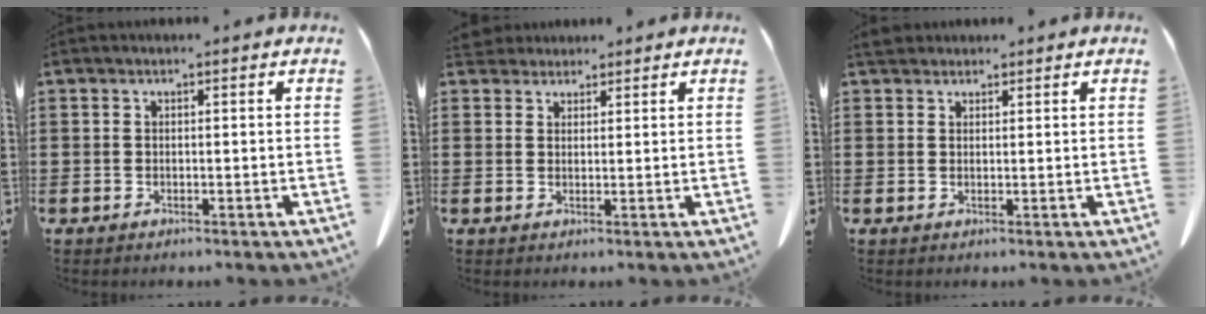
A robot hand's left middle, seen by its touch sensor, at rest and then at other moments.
{"total": 2.7, "force": [2.5, 0.9, 0.2], "torque": [-0.013, 0.001, 0.049]}
{"total": 2.5, "force": [2.1, 1.0, 0.8], "torque": [-0.024, 0.004, 0.042]}